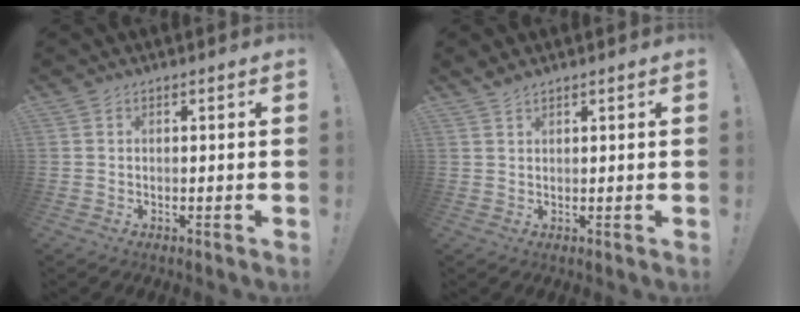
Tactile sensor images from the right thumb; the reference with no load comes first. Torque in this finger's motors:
{"motor_torque": [-0.32, 0.18, -0.07, -0.25, 0.09]}